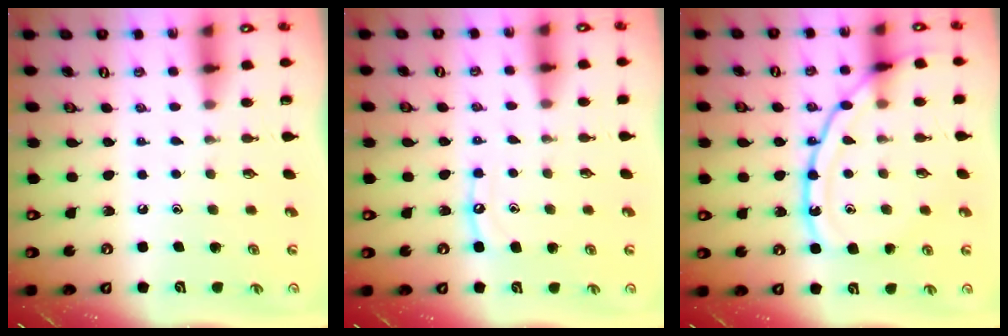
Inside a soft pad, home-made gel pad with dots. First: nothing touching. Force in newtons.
{"total": 6.3, "press": 6.2, "slide": 0.6}
{"total": 15.8, "press": 15.7, "slide": 1.6}